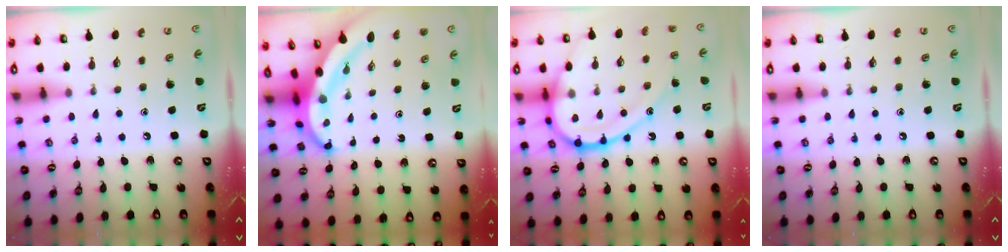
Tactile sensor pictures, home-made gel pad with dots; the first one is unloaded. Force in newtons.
{"total": 7.8, "press": 7.8, "slide": 0.5}
{"total": 20.8, "press": 20.8, "slide": 1.5}
{"total": 0.0}